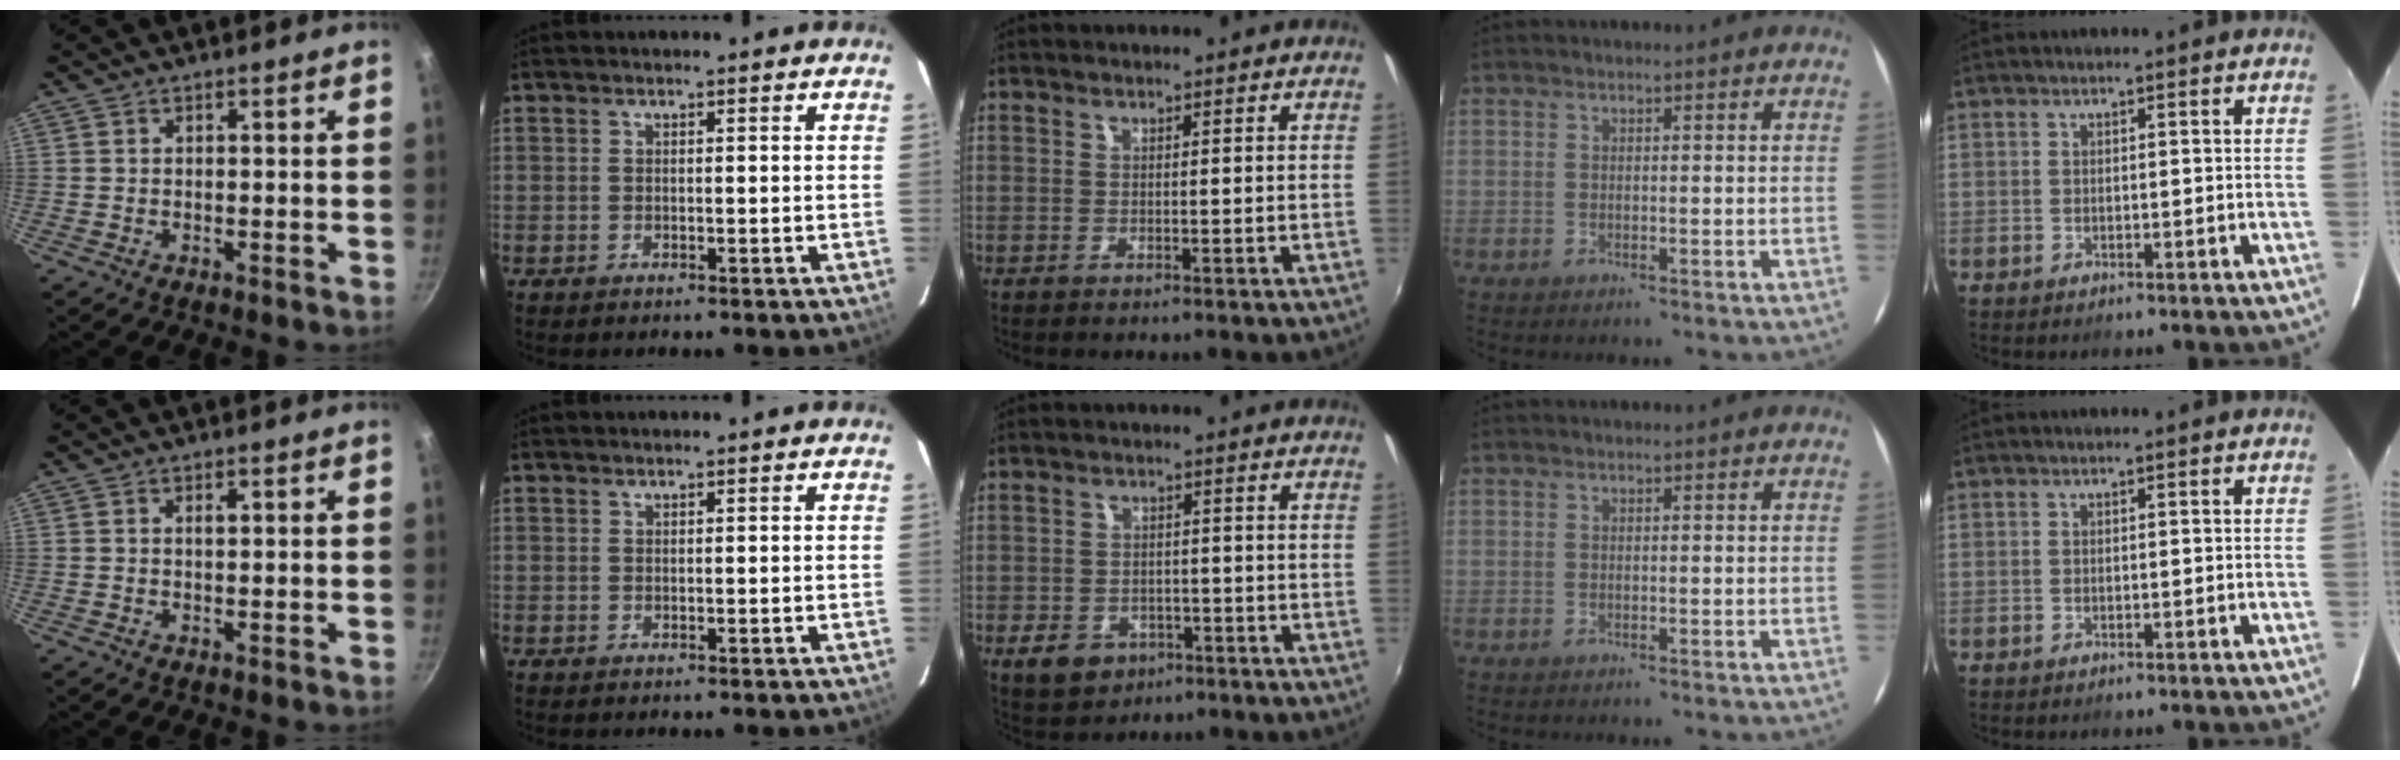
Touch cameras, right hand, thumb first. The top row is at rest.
{"thumb": {"total": 1.1, "force": [0.2, 0.6, 0.9], "torque": [-0.010, 0.004, 0.003]}, "middle": {"total": 6.7, "force": [-3.3, 5.1, 2.9], "torque": [-0.074, 0.001, -0.041]}}